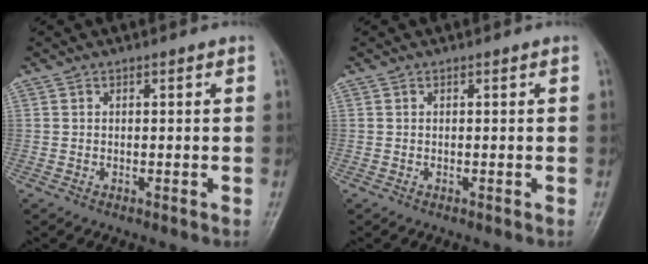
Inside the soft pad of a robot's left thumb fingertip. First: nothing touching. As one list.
[{"total": 0.0}]